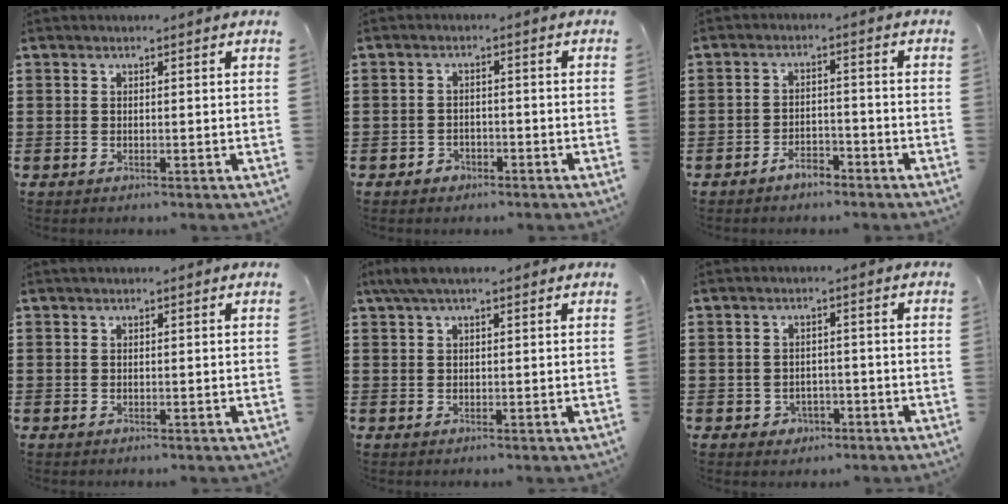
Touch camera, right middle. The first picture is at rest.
{"total": 1.7, "force": [-1.4, 0.9, 0.2], "torque": [-0.008, 0.003, -0.031]}
{"total": 3.2, "force": [-2.9, 1.0, 1.1], "torque": [-0.021, 0.008, -0.057]}
{"total": 0.0}
{"total": 2.5, "force": [1.7, 0.5, 1.7], "torque": [-0.037, 0.005, 0.030]}
{"total": 1.8, "force": [-1.2, 1.4, 0.3], "torque": [-0.013, 0.000, -0.028]}